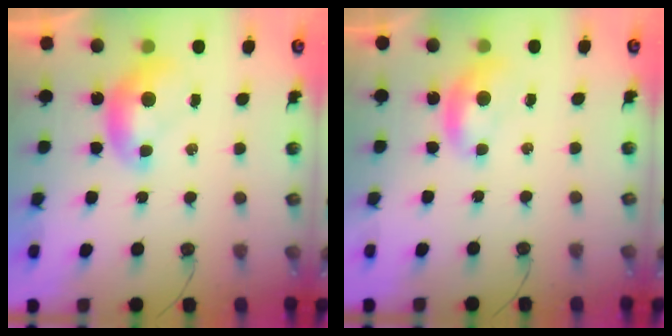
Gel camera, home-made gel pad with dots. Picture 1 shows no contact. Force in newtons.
{"total": 0.0}